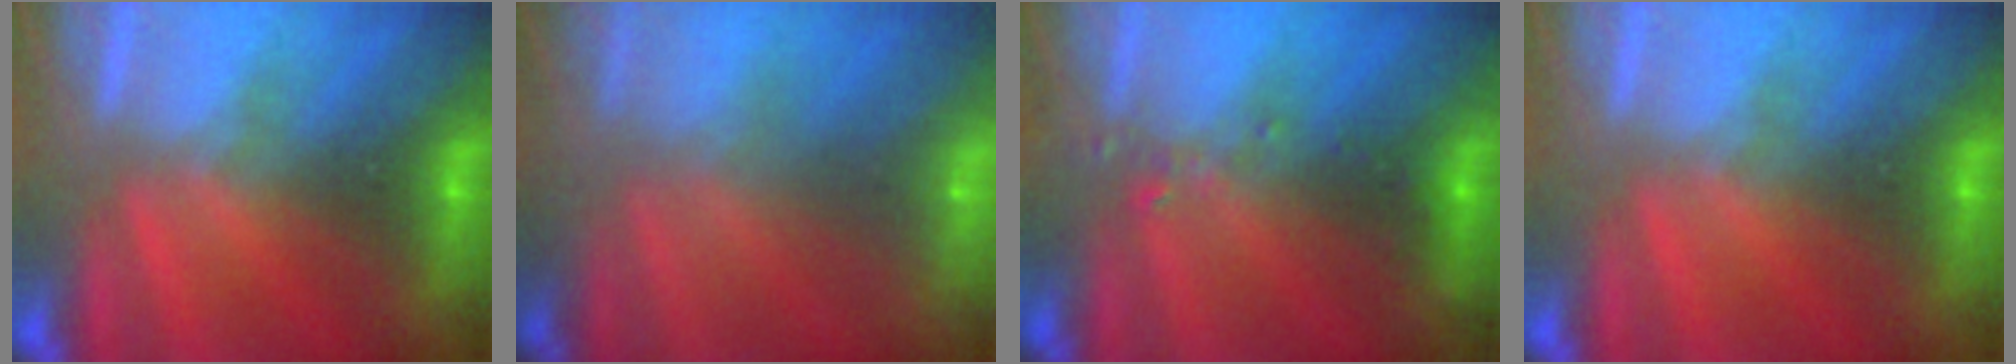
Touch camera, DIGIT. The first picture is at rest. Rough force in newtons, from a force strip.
{"total": 7.9}
{"total": 2.4}
{"total": 0.0}